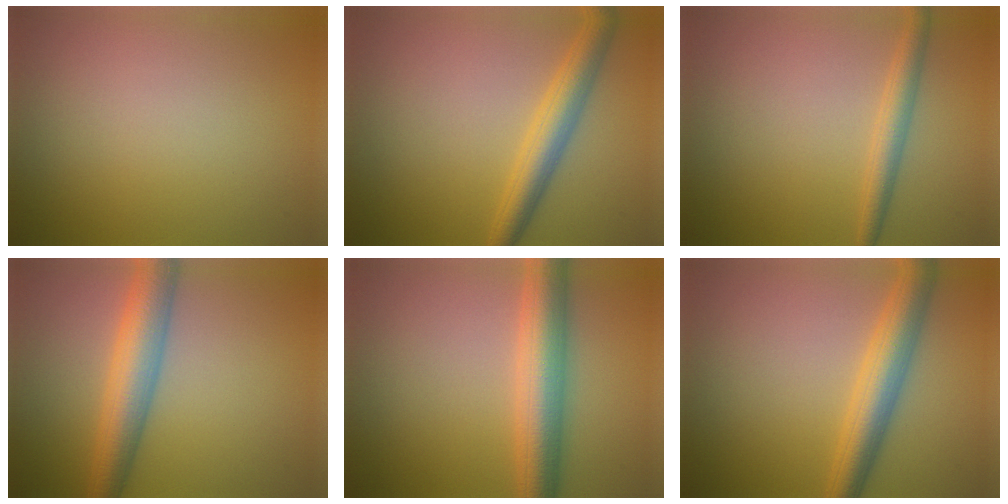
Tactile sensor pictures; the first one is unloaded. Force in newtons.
{"total": 4.2, "press": 4.2, "slide": 0.1}
{"total": 2.5, "press": 2.5, "slide": 0.0}
{"total": 6.0, "press": 6.0, "slide": 0.2}
{"total": 6.5, "press": 6.5, "slide": 0.0}
{"total": 5.1, "press": 5.1, "slide": 0.1}